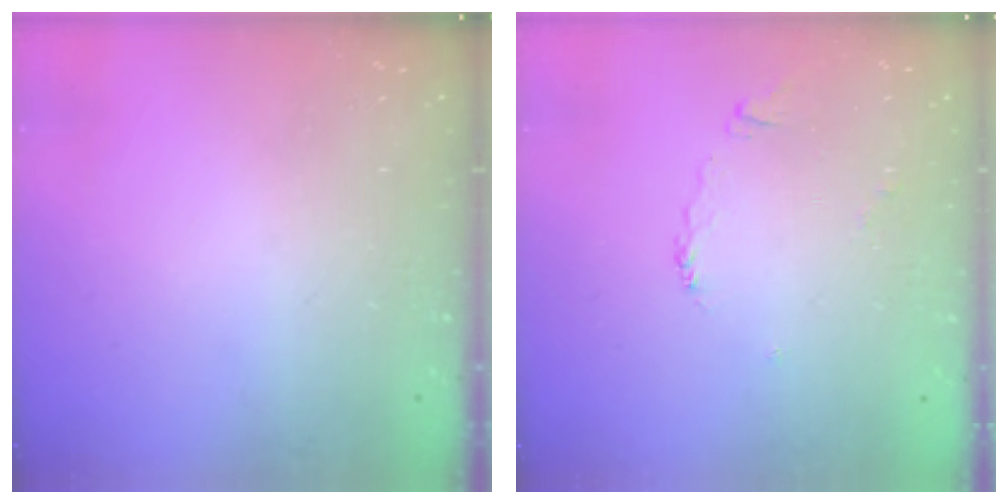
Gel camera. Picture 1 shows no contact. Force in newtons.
{"total": 2.3, "press": 2.2, "slide": 0.7}